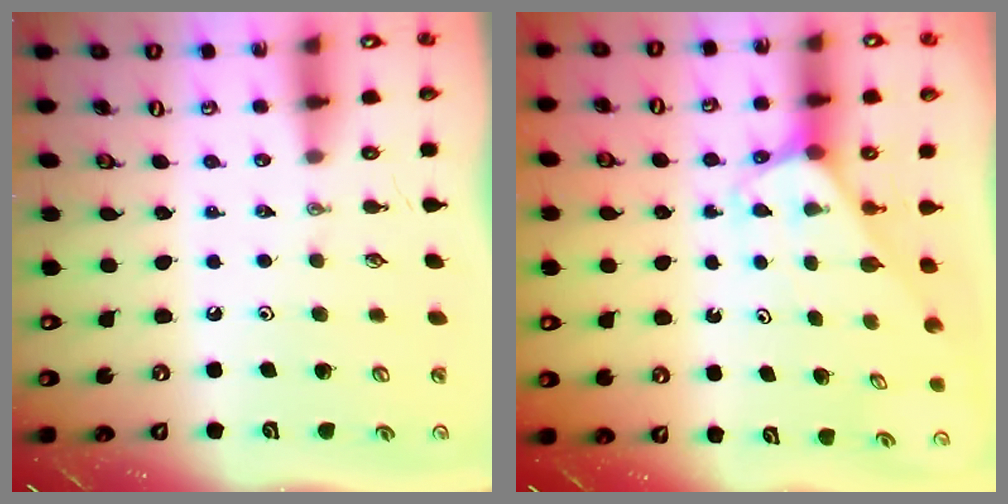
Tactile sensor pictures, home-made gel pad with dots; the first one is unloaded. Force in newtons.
{"total": 2.5, "press": 2.5, "slide": 0.2}